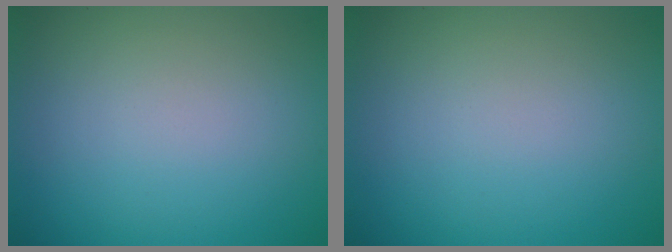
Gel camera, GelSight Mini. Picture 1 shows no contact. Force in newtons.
{"total": 0.0}